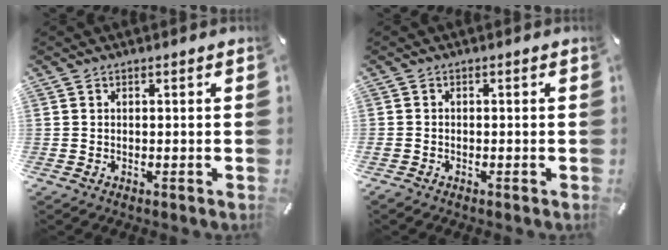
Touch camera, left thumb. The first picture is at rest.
{"total": 0.9, "force": [-0.7, 0.6, 0.2], "torque": [-0.002, 0.003, -0.015]}